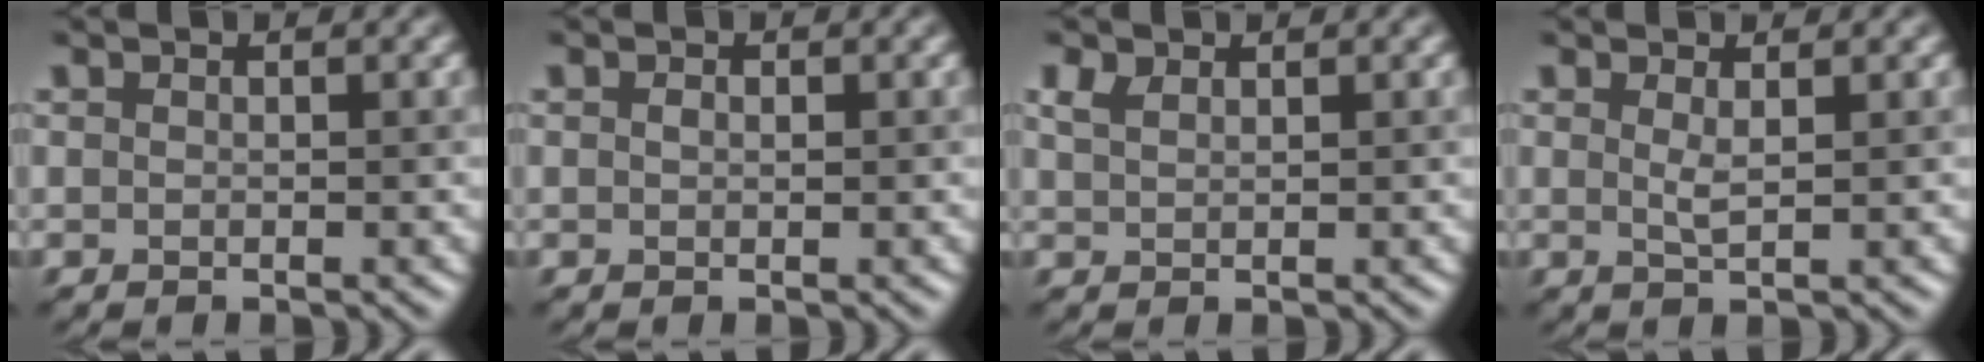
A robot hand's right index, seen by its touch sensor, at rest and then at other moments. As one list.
[{"total": 0.6, "force": [0.1, 0.4, 0.5], "torque": [-0.011, 0.001, 0.001]}, {"total": 1.4, "force": [1.1, 0.6, 0.7], "torque": [-0.021, 0.005, 0.026]}, {"total": 1.3, "force": [0.5, 0.2, 1.2], "torque": [-0.023, -0.004, 0.007]}]